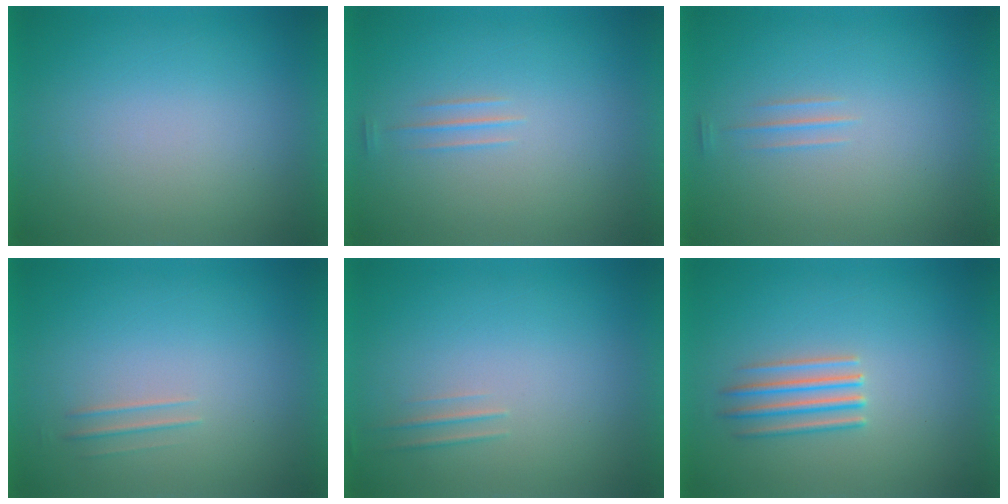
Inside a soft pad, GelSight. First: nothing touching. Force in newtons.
{"total": 1.1}
{"total": 1.3}
{"total": 1.8}
{"total": 1.7}
{"total": 2.7}